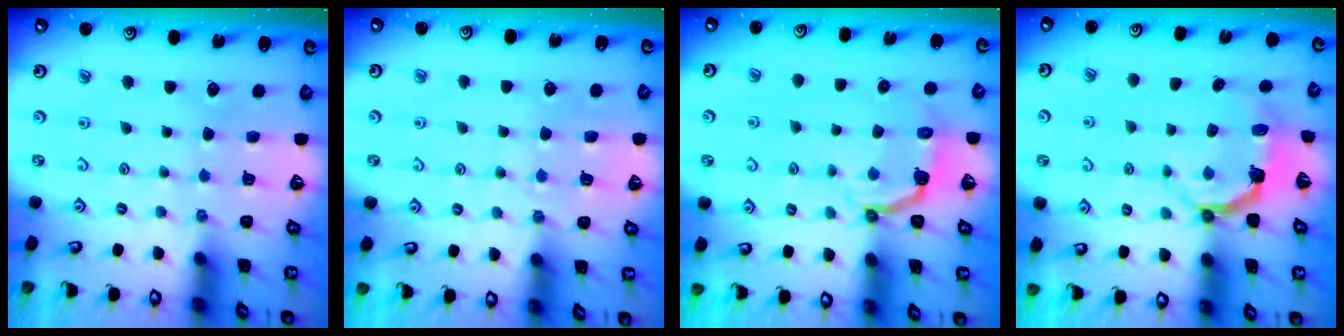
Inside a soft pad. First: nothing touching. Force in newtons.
{"total": 4.8, "press": 4.7, "slide": 0.7}
{"total": 4.1, "press": 2.5, "slide": 3.2}
{"total": 4.8, "press": 3.2, "slide": 3.6}